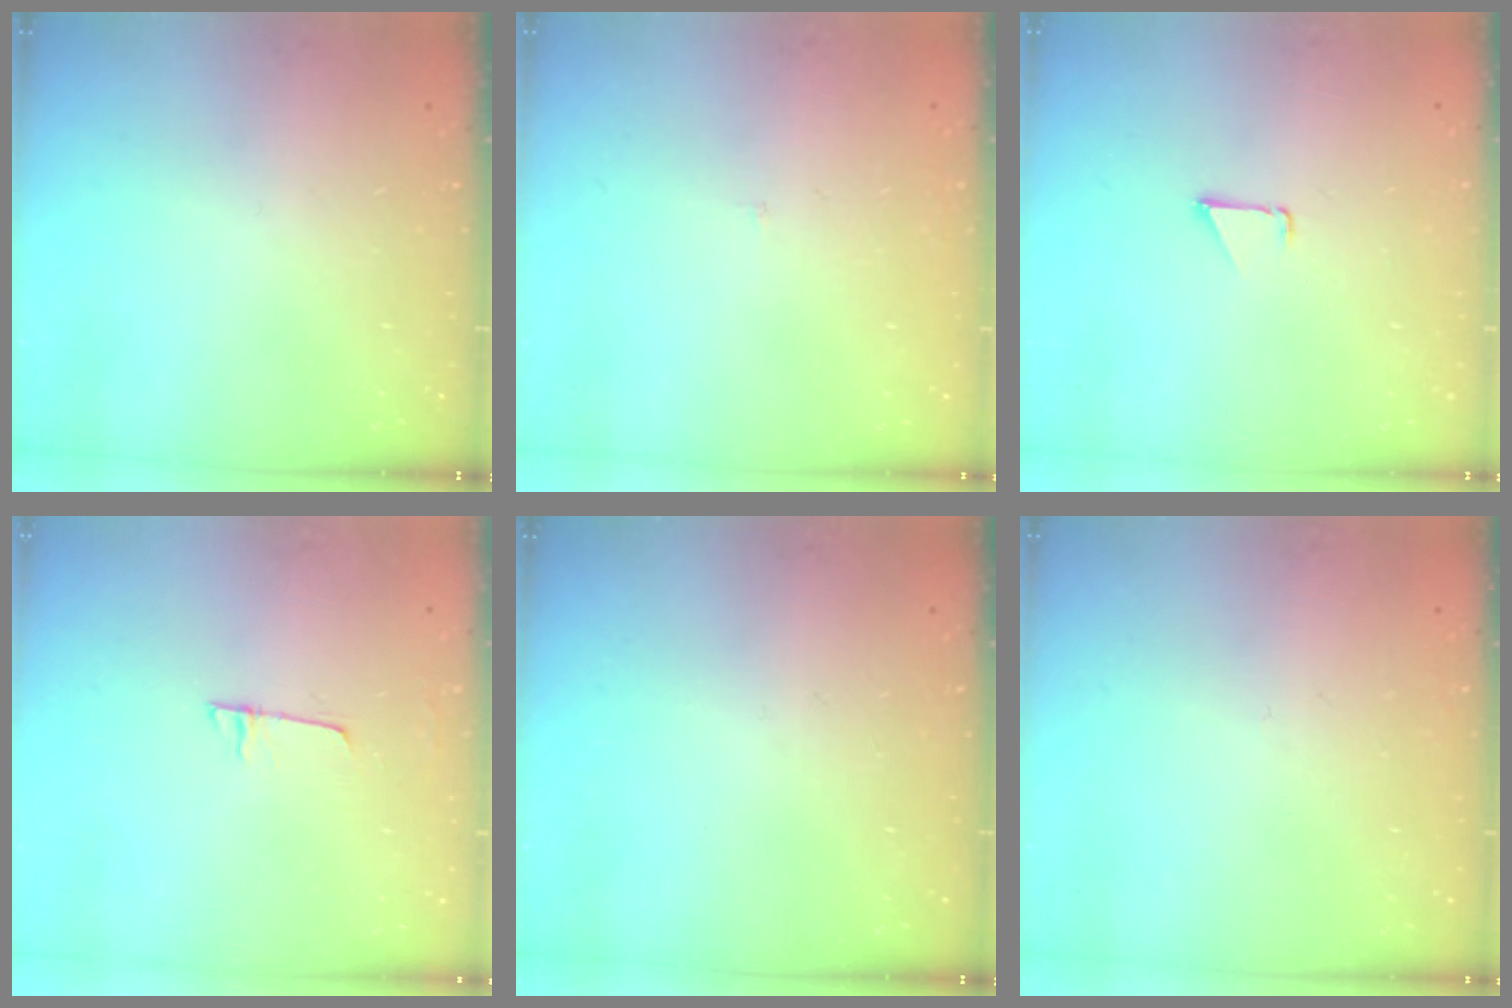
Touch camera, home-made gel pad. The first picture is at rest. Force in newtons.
{"total": 2.0, "press": 2.0, "slide": 0.1}
{"total": 0.9, "press": 0.9, "slide": 0.1}
{"total": 4.4, "press": 4.4, "slide": 0.5}
{"total": 0.0}
{"total": 2.6, "press": 2.6, "slide": 0.2}